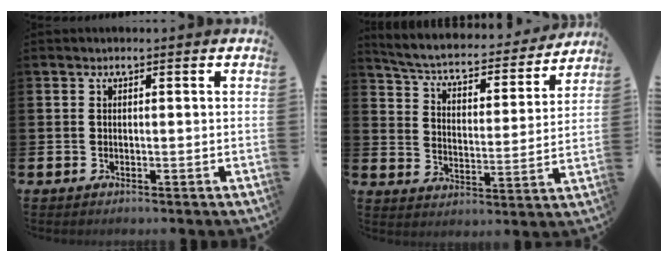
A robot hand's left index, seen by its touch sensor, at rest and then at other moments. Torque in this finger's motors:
{"motor_torque": [0.91, -1.23, 0.29, 0.04]}